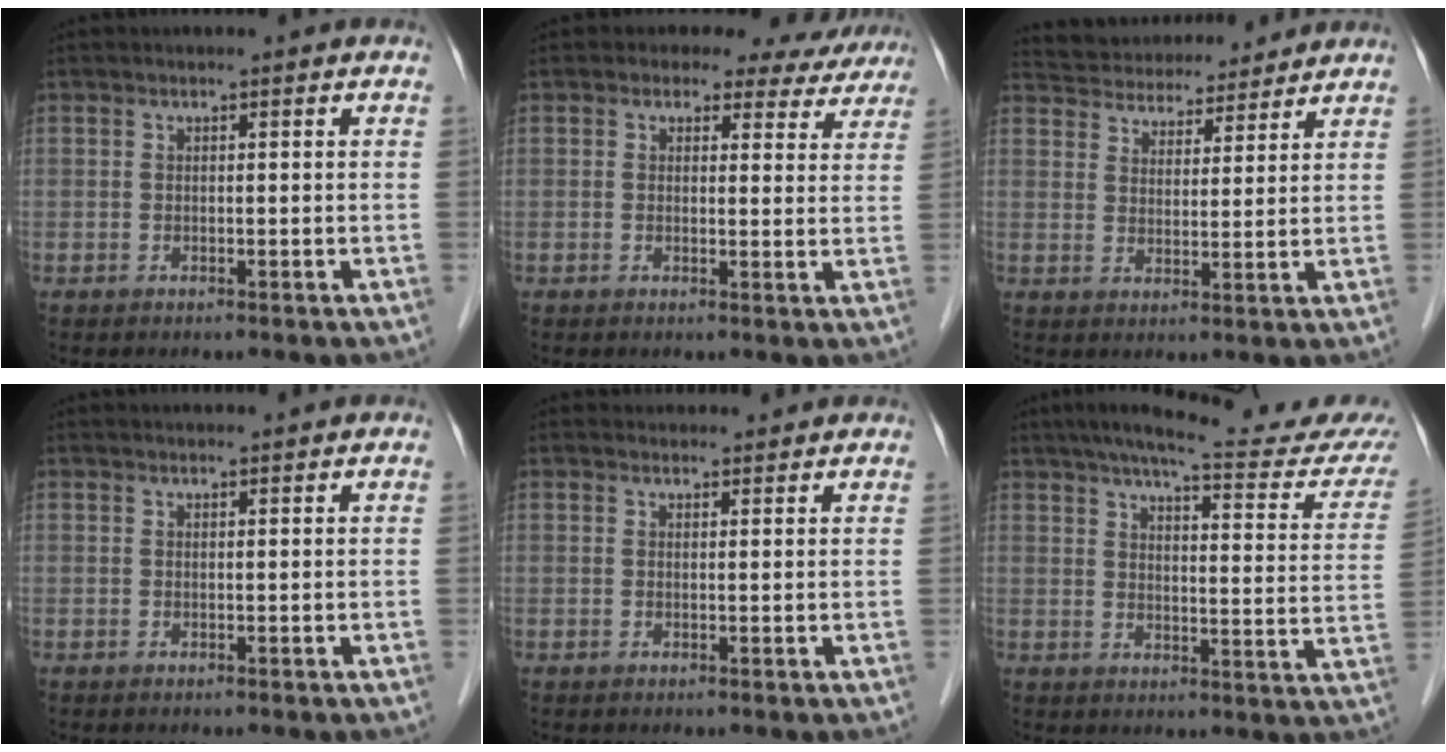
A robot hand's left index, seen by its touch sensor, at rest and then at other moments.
{"total": 8.7, "force": [7.6, 4.1, 1.2], "torque": [0.016, 0.005, 0.060]}
{"total": 12.4, "force": [11.7, 3.1, 2.6], "torque": [-0.040, 0.028, 0.177]}
{"total": 3.6, "force": [3.5, 0.2, 0.8], "torque": [-0.009, 0.026, 0.044]}
{"total": 3.5, "force": [3.4, 0.9, 0.2], "torque": [-0.004, 0.020, 0.043]}
{"total": 20.0, "force": [17.9, 0.6, 8.9], "torque": [-0.120, -0.041, 0.219]}